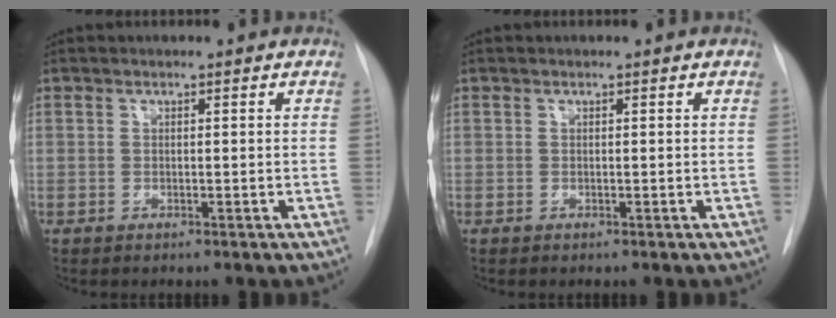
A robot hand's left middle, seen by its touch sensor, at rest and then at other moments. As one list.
[{"total": 0.0}]